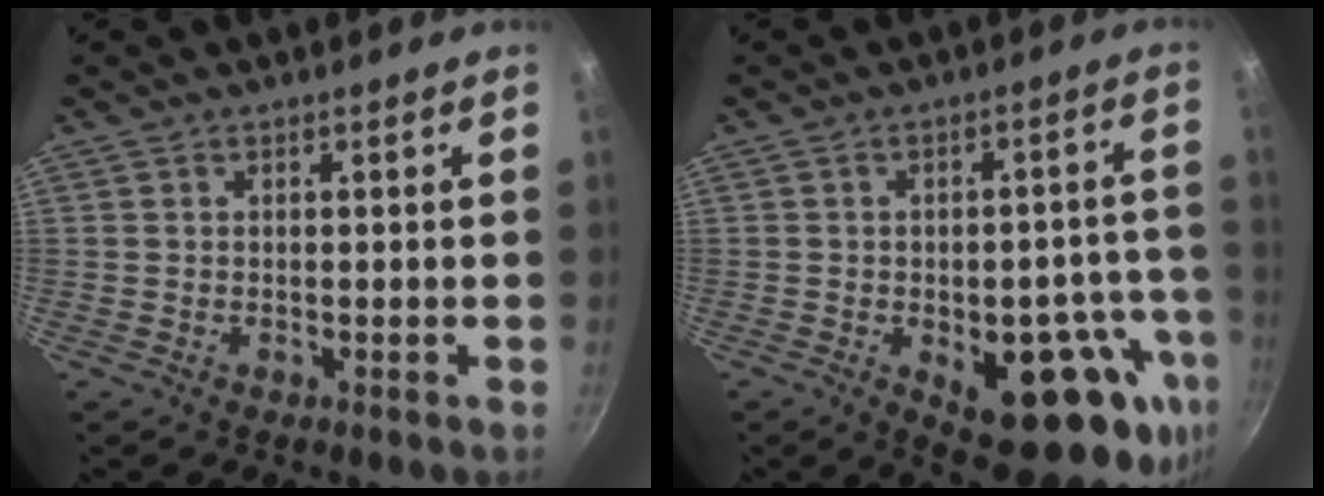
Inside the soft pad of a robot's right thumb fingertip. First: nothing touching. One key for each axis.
{"total": 19.7, "fx": -7.1, "fy": 9.4, "fz": 15.8, "tx": -0.131, "ty": 0.012, "tz": -0.085}